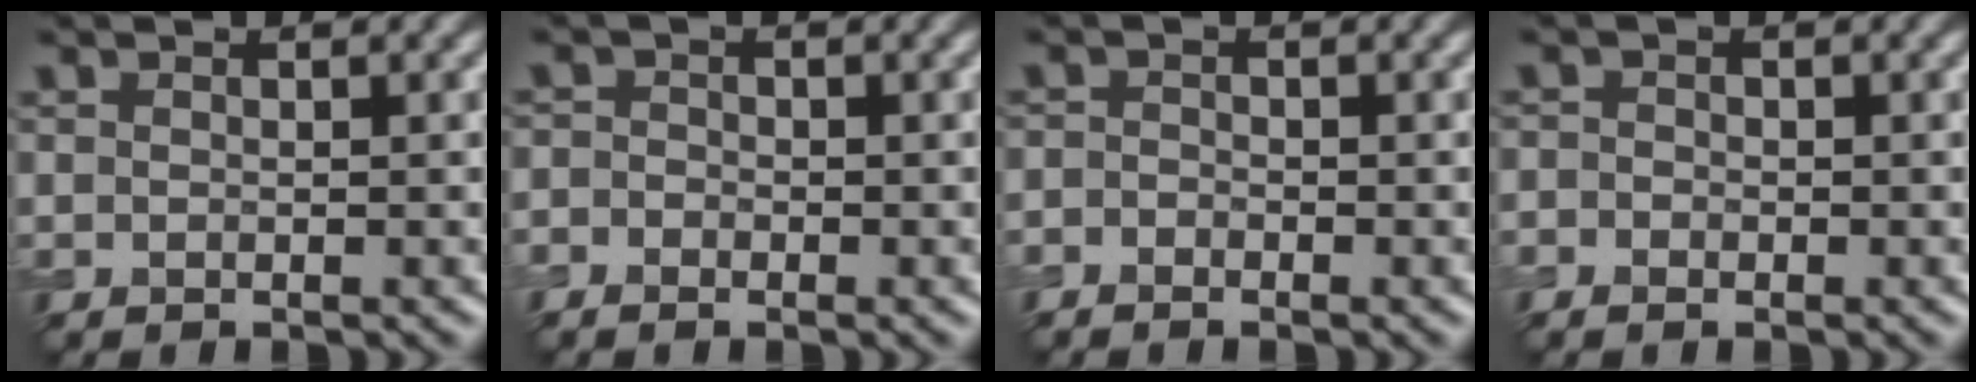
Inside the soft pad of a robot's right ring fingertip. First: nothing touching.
{"total": 1.5, "force": [-0.9, 1.2, 0.5], "torque": [0.001, 0.003, -0.021]}
{"total": 1.2, "force": [-1.0, 0.7, 0.3], "torque": [-0.001, 0.000, -0.023]}
{"total": 1.2, "force": [-0.6, 0.9, 0.4], "torque": [-0.002, -0.002, -0.015]}